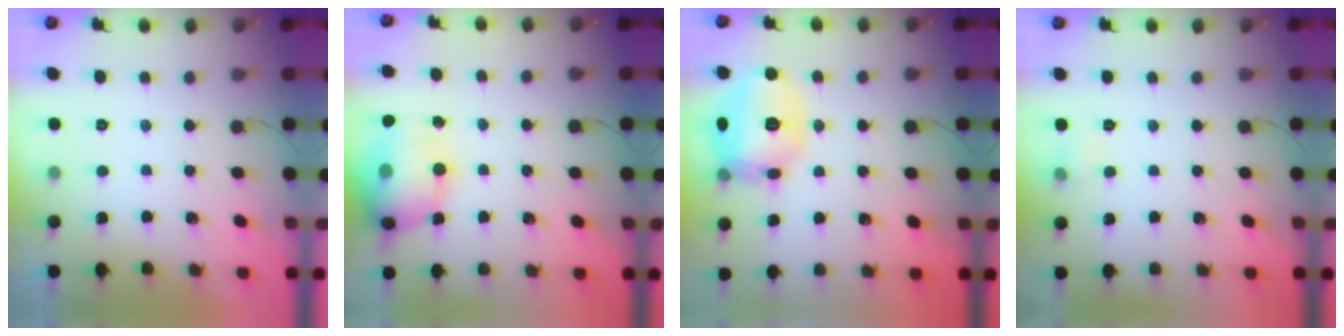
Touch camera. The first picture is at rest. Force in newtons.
{"total": 19.0, "press": 16.9, "slide": 8.7}
{"total": 16.5, "press": 16.5, "slide": 1.3}
{"total": 4.3, "press": 4.0, "slide": 1.5}